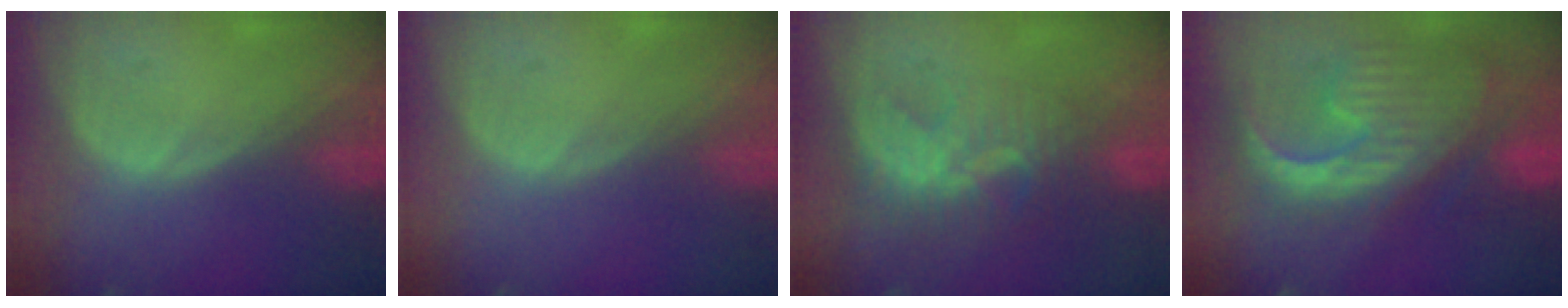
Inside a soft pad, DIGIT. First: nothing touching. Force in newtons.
{"total": 0.0}
{"total": 8.8, "press": 7.6, "slide": 4.4}
{"total": 13.0, "press": 11.2, "slide": 6.6}